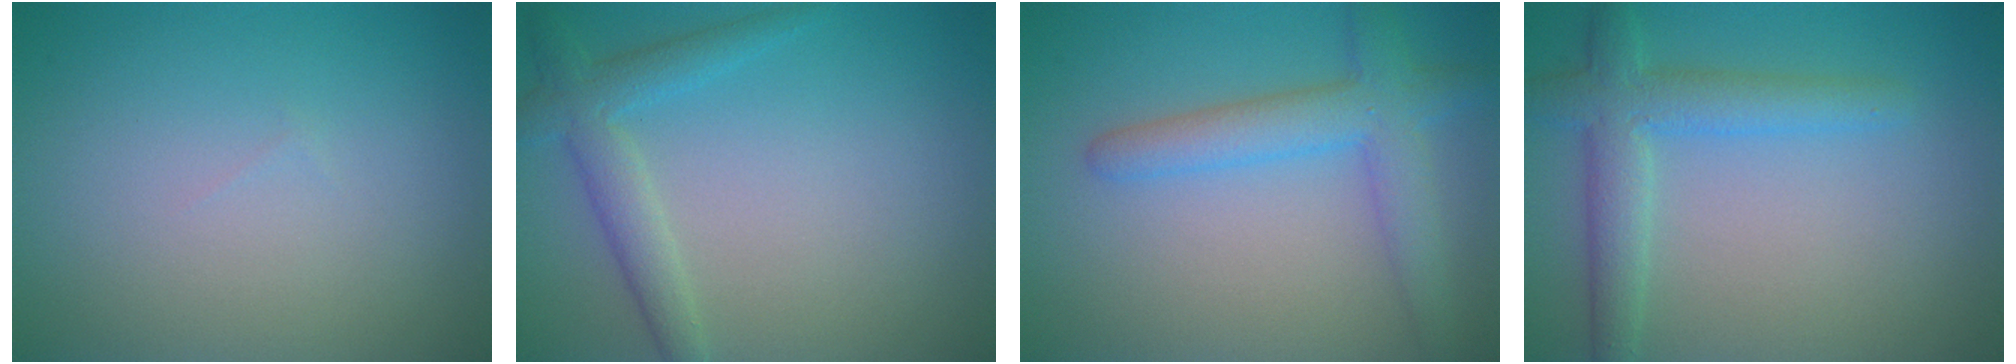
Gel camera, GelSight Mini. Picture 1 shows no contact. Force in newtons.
{"total": 3.0, "press": 3.0, "slide": 0.0}
{"total": 4.4, "press": 4.4, "slide": 0.2}
{"total": 4.1, "press": 4.1, "slide": 0.1}